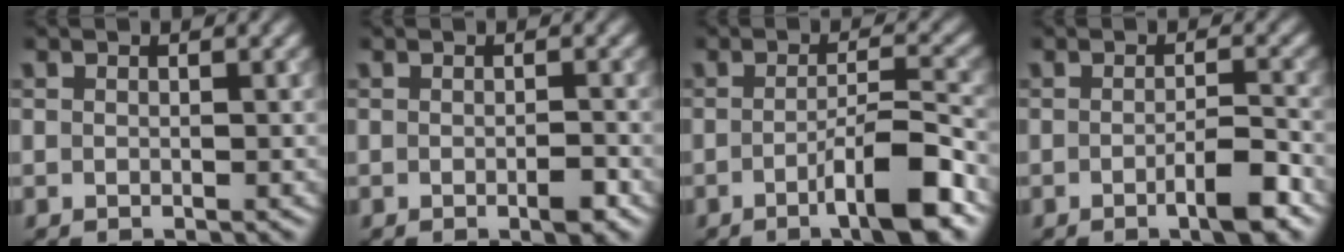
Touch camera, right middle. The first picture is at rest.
{"total": 1.4, "force": [-0.7, 0.3, 1.2], "torque": [-0.018, -0.003, -0.010]}
{"total": 6.0, "force": [-2.6, 1.0, 5.4], "torque": [-0.079, 0.004, -0.046]}
{"total": 3.2, "force": [-1.5, 0.6, 2.8], "torque": [-0.043, 0.003, -0.027]}